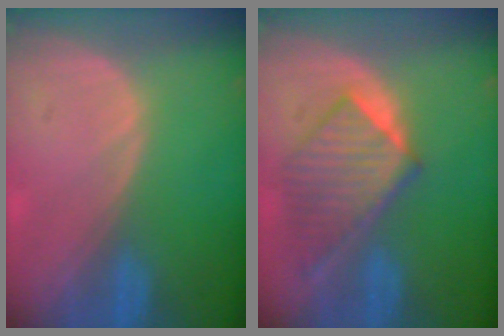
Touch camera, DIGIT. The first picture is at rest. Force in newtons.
{"total": 7.2, "press": 7.2, "slide": 0.5}